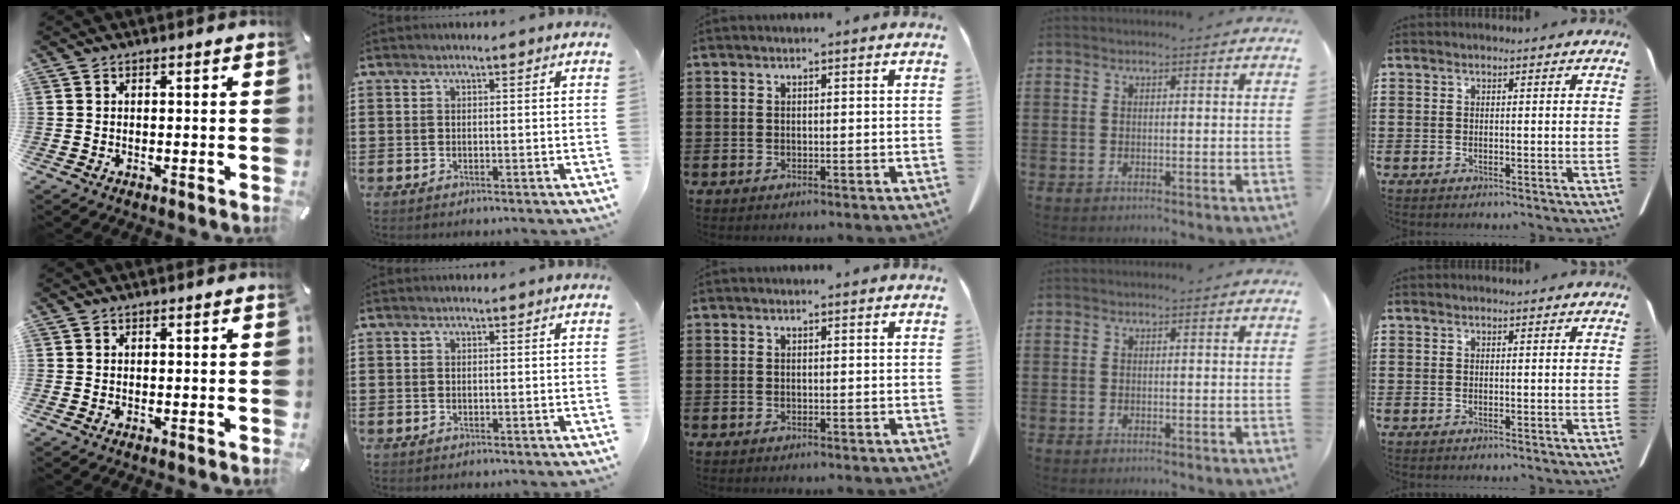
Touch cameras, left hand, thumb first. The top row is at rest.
{}